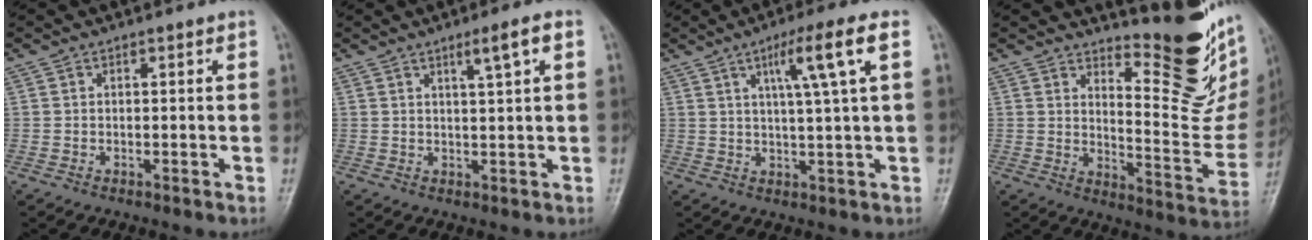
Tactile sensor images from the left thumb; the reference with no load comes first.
{"total": 4.0, "force": [1.9, 0.1, 3.5], "torque": [-0.060, -0.005, 0.034]}
{"total": 8.7, "force": [3.3, -0.1, 8.1], "torque": [-0.141, -0.001, 0.055]}
{"total": 18.4, "force": [13.0, 5.5, 11.9], "torque": [-0.116, -0.121, 0.182]}